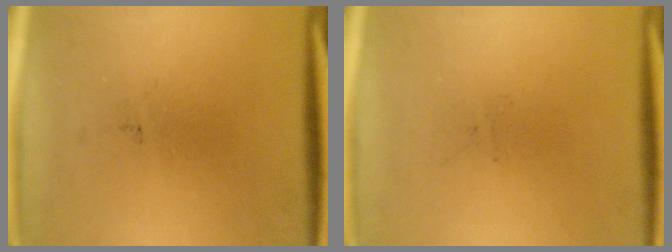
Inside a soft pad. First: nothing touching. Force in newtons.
{"total": 0.0}